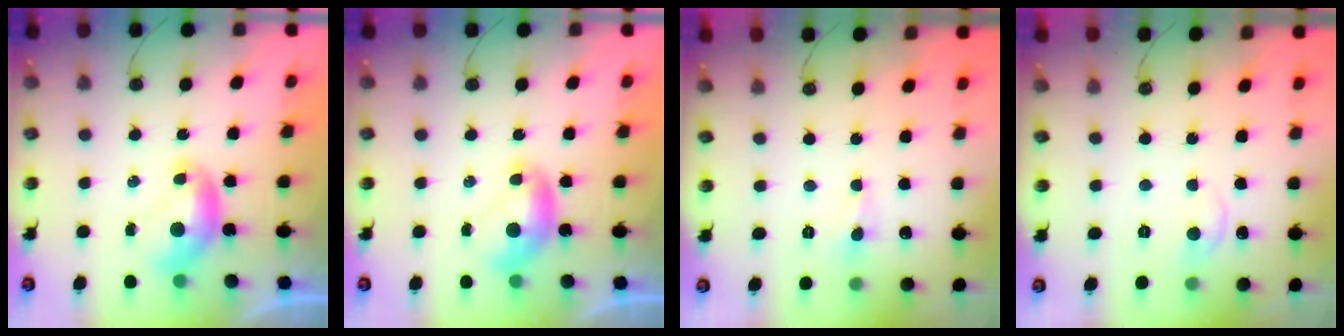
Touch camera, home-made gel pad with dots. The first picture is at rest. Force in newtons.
{"total": 0.0}
{"total": 1.2, "press": 1.1, "slide": 0.6}
{"total": 0.5, "press": 0.2, "slide": 0.5}